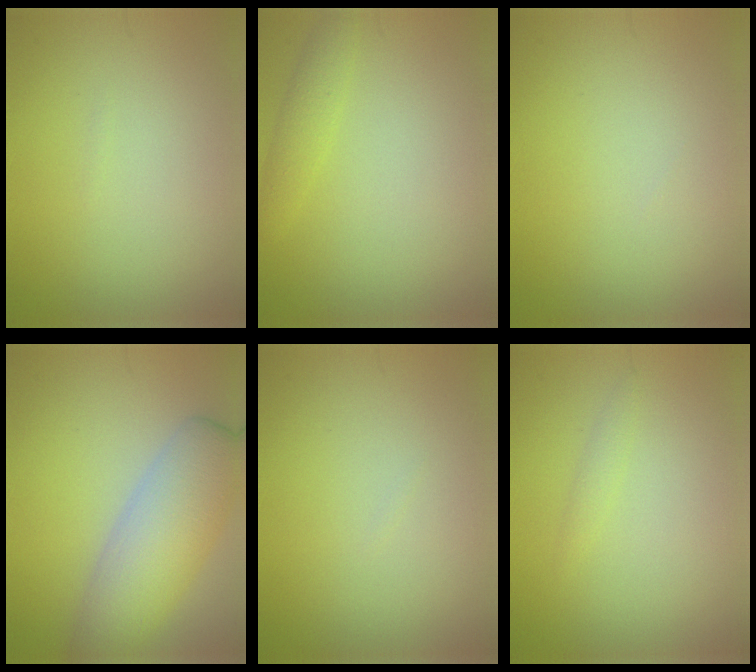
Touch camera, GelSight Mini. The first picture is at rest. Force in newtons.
{"total": 1.6, "press": 1.6, "slide": 0.1}
{"total": 0.0}
{"total": 6.9, "press": 6.9, "slide": 0.3}
{"total": 0.0}
{"total": 0.8, "press": 0.8, "slide": 0.1}